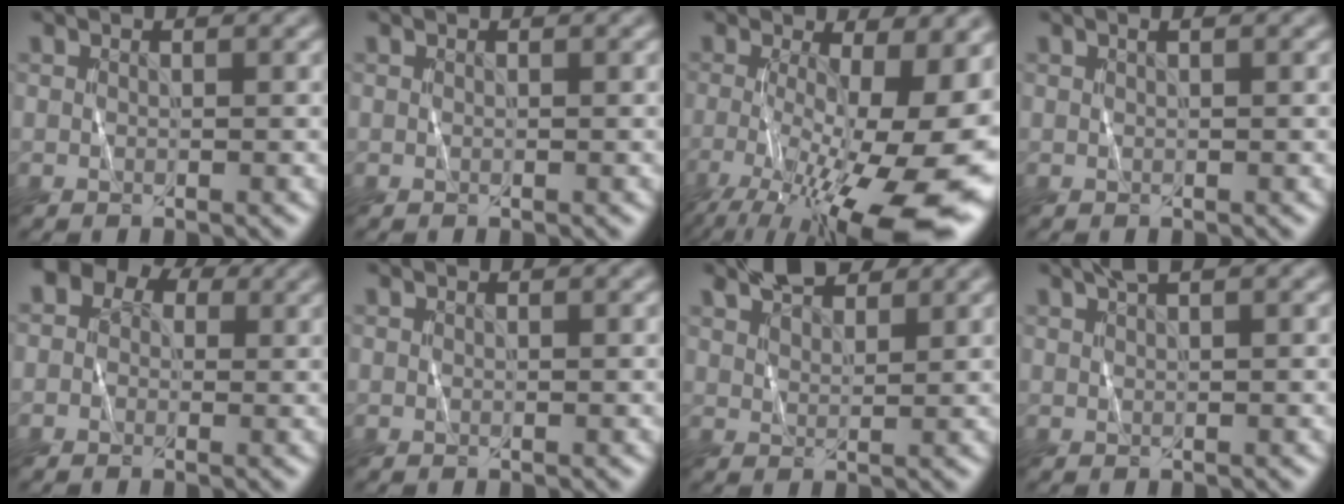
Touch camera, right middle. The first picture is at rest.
{"total": 0.0}
{"total": 15.4, "force": [-4.3, 5.3, 13.8], "torque": [-0.216, -0.032, -0.063]}
{"total": 0.5, "force": [0.3, 0.1, 0.5], "torque": [-0.009, 0.004, 0.004]}
{"total": 6.1, "force": [2.2, 5.0, 2.8], "torque": [-0.015, 0.030, -0.016]}
{"total": 0.0}
{"total": 4.2, "force": [3.6, 1.3, 1.8], "torque": [-0.033, 0.011, 0.063]}
{"total": 1.5, "force": [1.1, 0.3, 1.0], "torque": [-0.017, 0.002, 0.018]}